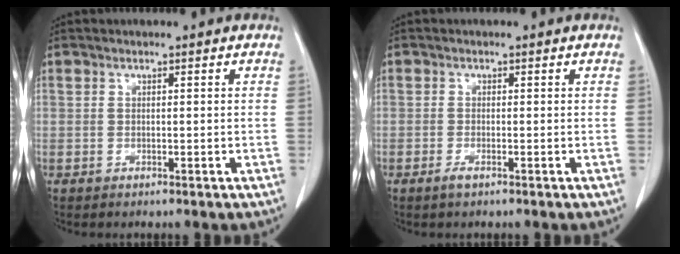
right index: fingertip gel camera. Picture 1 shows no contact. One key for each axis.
{"total": 1.1, "fx": -0.7, "fy": 0.2, "fz": 0.8, "tx": -0.016, "ty": -0.001, "tz": -0.010}